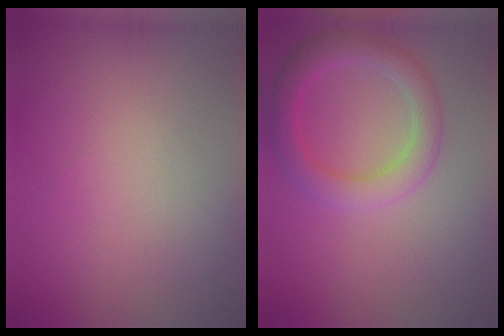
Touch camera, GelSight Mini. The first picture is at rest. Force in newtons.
{"total": 4.0, "press": 4.0, "slide": 0.1}